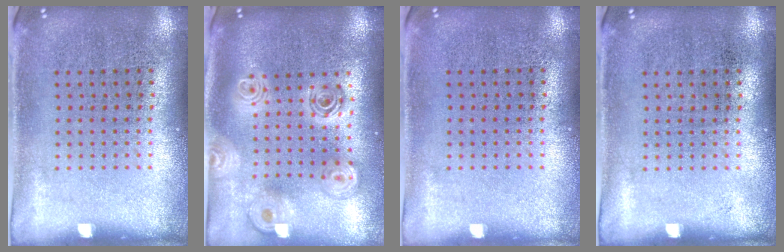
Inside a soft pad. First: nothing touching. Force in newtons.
{"total": 2.3, "press": 1.8, "slide": 1.4}
{"total": 0.0}
{"total": 0.0}